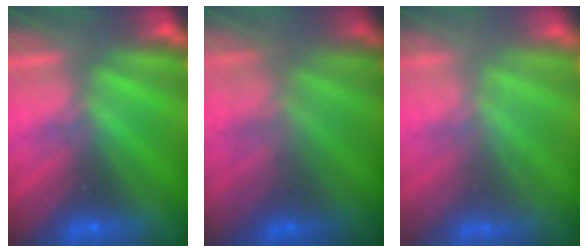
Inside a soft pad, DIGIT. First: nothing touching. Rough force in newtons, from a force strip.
{"total": 3.7}
{"total": 1.7}